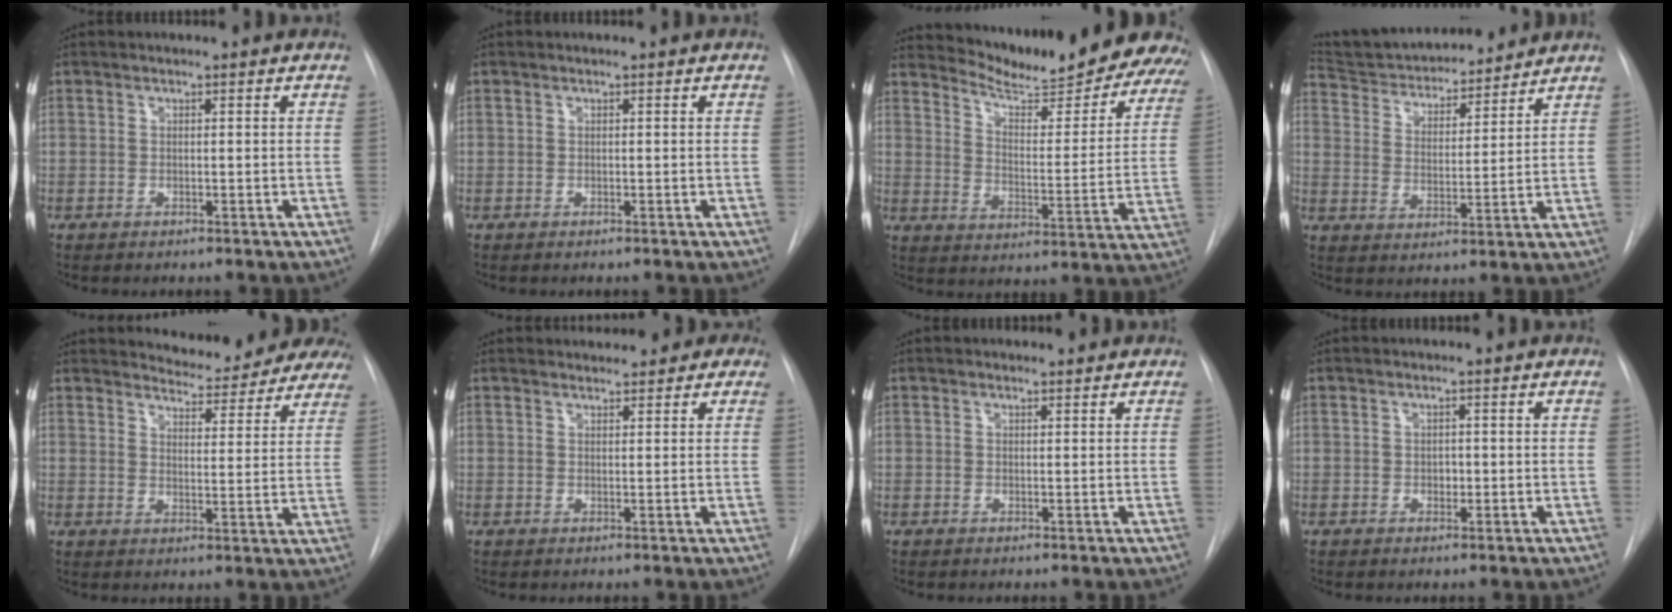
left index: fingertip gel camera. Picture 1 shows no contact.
{"total": 0.0}
{"total": 20.7, "force": [19.5, 2.2, 6.6], "torque": [-0.088, -0.080, 0.247]}
{"total": 15.9, "force": [14.9, 3.3, 4.4], "torque": [-0.071, 0.011, 0.243]}
{"total": 12.7, "force": [12.3, 2.6, 1.8], "torque": [-0.007, -0.031, 0.135]}
{"total": 5.9, "force": [5.1, 2.6, 1.1], "torque": [0.001, 0.014, 0.047]}
{"total": 0.6, "force": [0.5, 0.3, -0.1], "torque": [-0.003, -0.002, 0.005]}
{"total": 0.0}